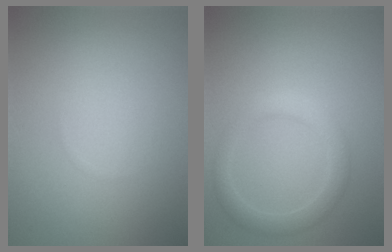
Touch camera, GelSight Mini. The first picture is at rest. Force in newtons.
{"total": 2.4, "press": 2.4, "slide": 0.2}